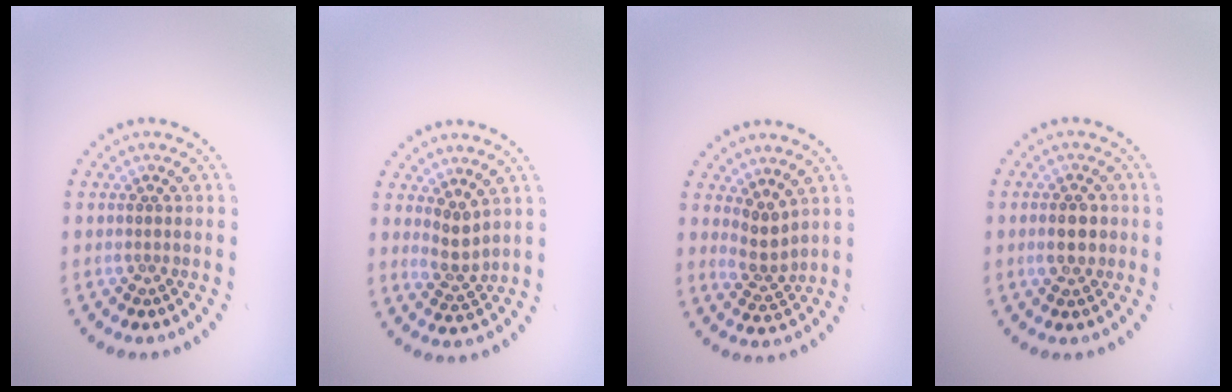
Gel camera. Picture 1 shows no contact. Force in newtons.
{"total": 2.0, "press": 1.6, "slide": 1.3}
{"total": 2.2, "press": 1.6, "slide": 1.5}
{"total": 2.8, "press": 2.8, "slide": 0.0}